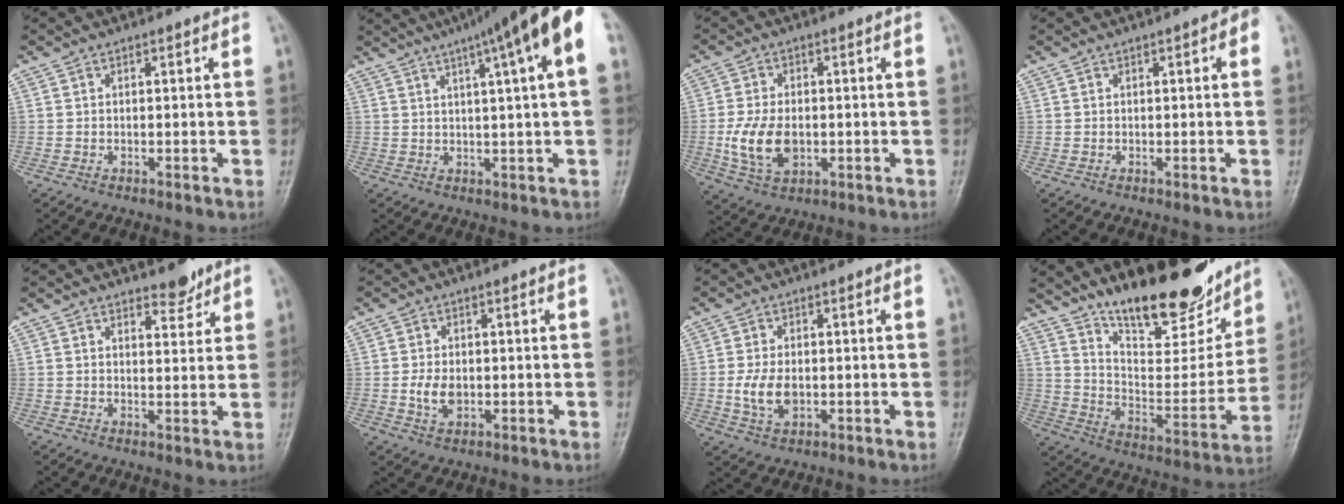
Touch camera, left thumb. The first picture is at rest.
{"total": 15.7, "force": [6.9, 1.6, 14.0], "torque": [-0.206, 0.024, 0.092]}
{"total": 9.0, "force": [-1.2, 5.7, 6.9], "torque": [-0.130, -0.004, -0.018]}
{"total": 2.7, "force": [0.7, 0.7, 2.5], "torque": [-0.027, 0.006, 0.003]}
{"total": 3.5, "force": [3.0, 1.5, 1.2], "torque": [0.000, -0.023, 0.045]}
{"total": 4.1, "force": [-0.5, 2.7, 3.1], "torque": [-0.057, 0.000, -0.006]}
{"total": 5.8, "force": [-0.7, 3.6, 4.5], "torque": [-0.090, -0.003, -0.010]}
{"total": 22.1, "force": [16.8, 7.3, 12.4], "torque": [-0.138, -0.097, 0.271]}